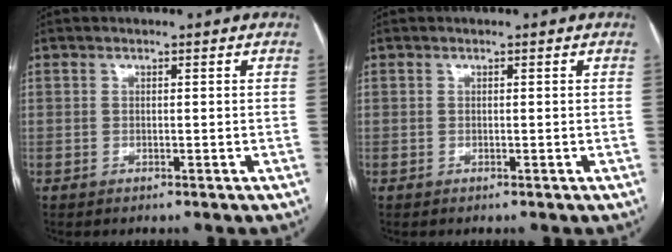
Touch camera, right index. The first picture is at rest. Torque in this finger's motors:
{"motor_torque": [0.00, 0.00, 0.00, 0.00]}